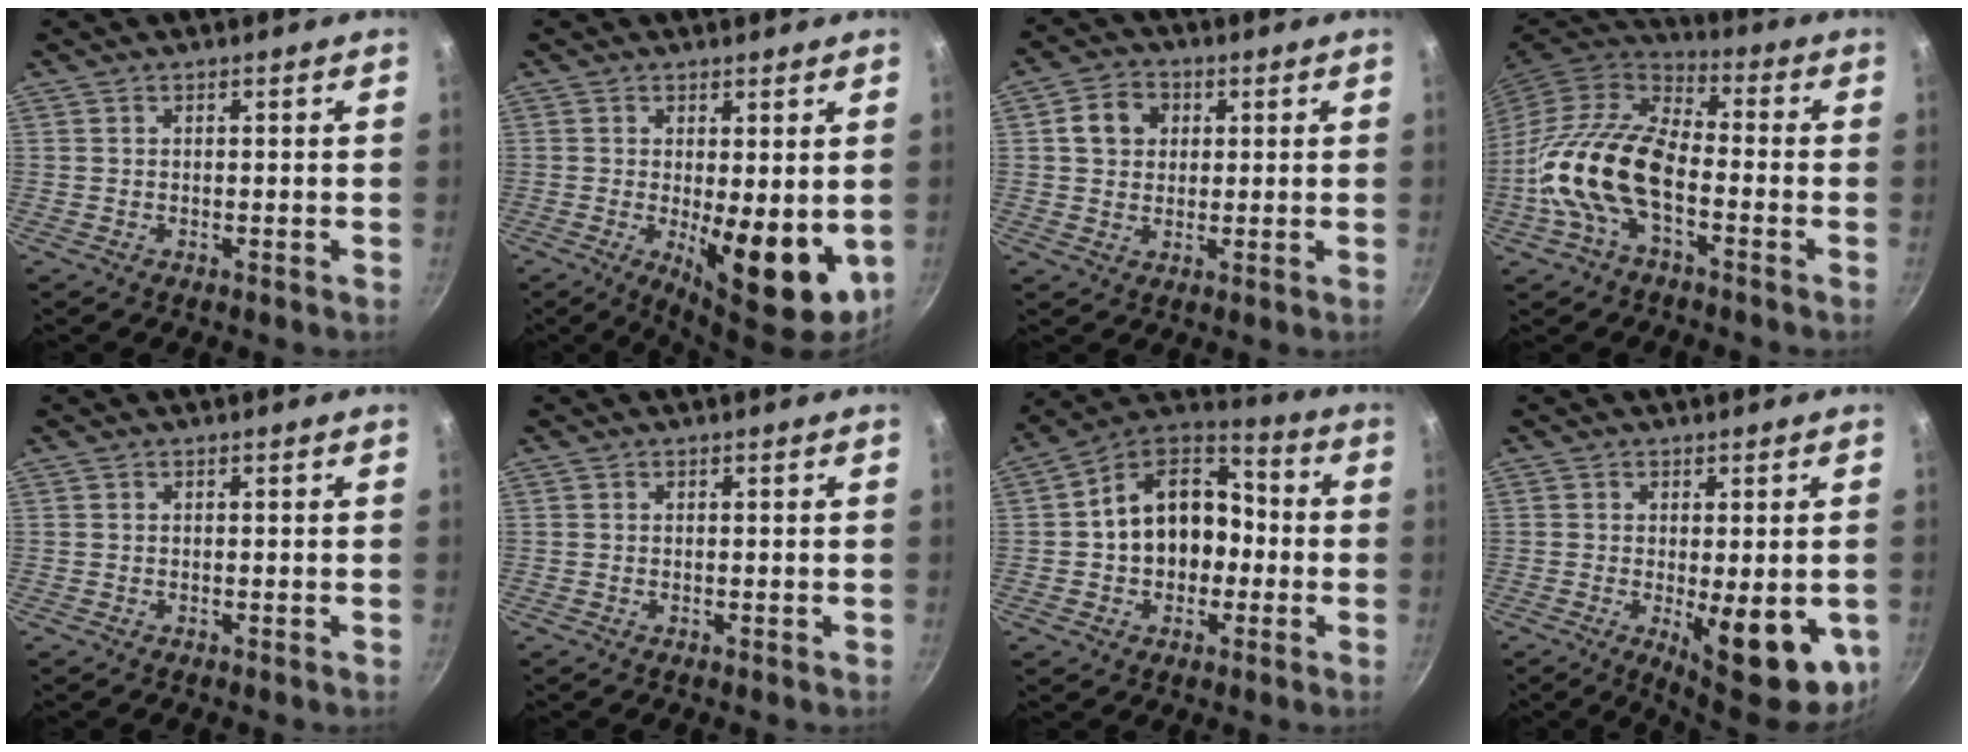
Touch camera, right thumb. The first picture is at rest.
{"total": 11.8, "force": [-1.3, 4.4, 10.9], "torque": [-0.130, -0.013, -0.004]}
{"total": 6.7, "force": [1.7, 5.7, 3.2], "torque": [-0.033, 0.009, 0.021]}
{"total": 17.1, "force": [-4.2, 8.9, 13.9], "torque": [-0.255, 0.035, -0.093]}
{"total": 0.0}
{"total": 0.0}
{"total": 16.7, "force": [-0.9, 12.6, 10.9], "torque": [-0.137, 0.053, -0.026]}
{"total": 14.4, "force": [-3.2, 5.1, 13.1], "torque": [-0.144, -0.012, -0.029]}